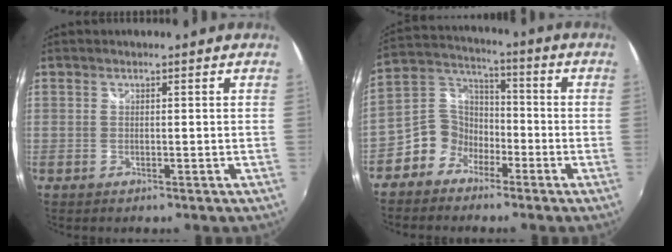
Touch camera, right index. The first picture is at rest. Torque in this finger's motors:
{"motor_torque": [0.08, 0.01, -0.20, -0.07]}